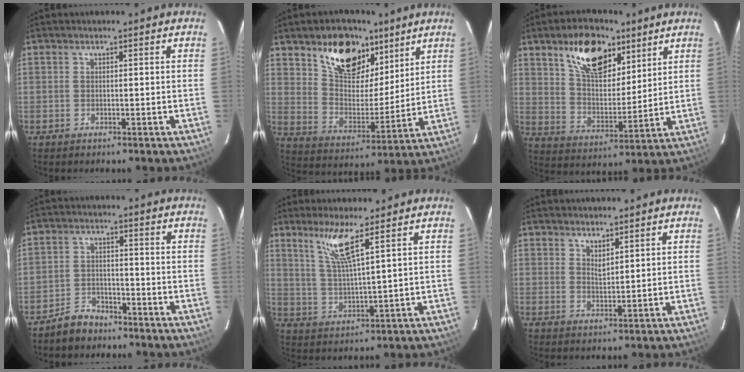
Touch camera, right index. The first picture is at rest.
{"total": 16.3, "force": [10.0, 8.9, 9.3], "torque": [-0.159, 0.017, 0.178]}
{"total": 15.2, "force": [8.9, 7.8, 9.5], "torque": [-0.156, 0.012, 0.160]}
{"total": 6.3, "force": [-5.2, 3.2, 1.6], "torque": [-0.050, 0.016, -0.087]}
{"total": 7.2, "force": [4.6, -0.6, 5.5], "torque": [-0.105, -0.004, 0.097]}
{"total": 2.6, "force": [2.2, 0.6, 1.2], "torque": [-0.017, 0.000, 0.039]}